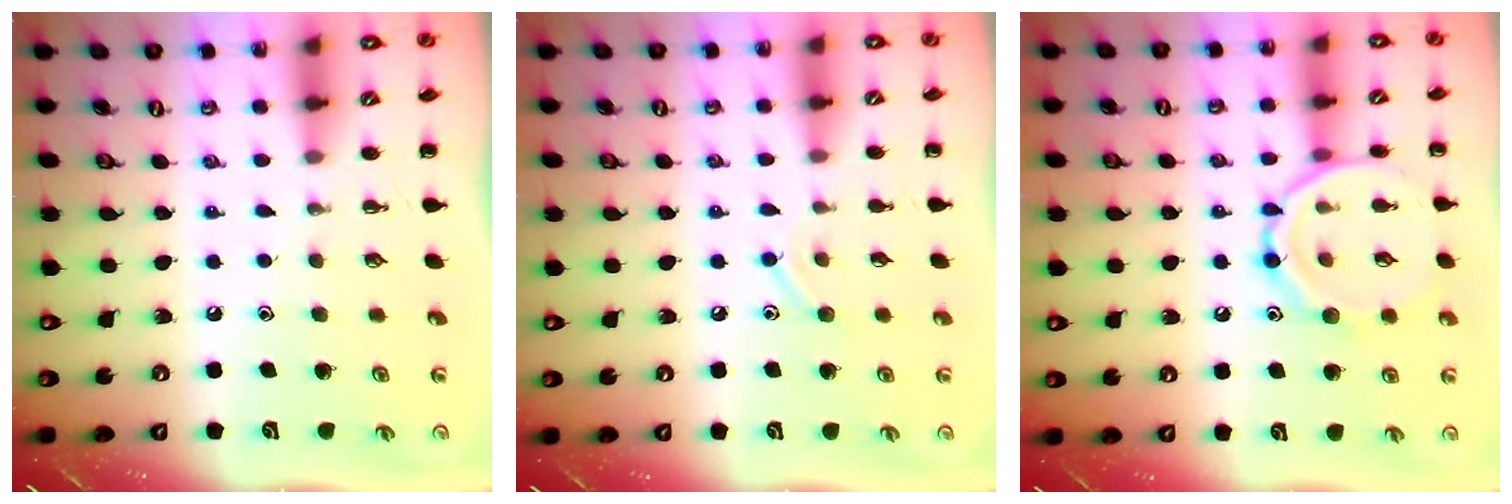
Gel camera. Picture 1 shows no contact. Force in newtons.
{"total": 8.3, "press": 7.9, "slide": 2.3}
{"total": 12.8, "press": 12.8, "slide": 0.5}